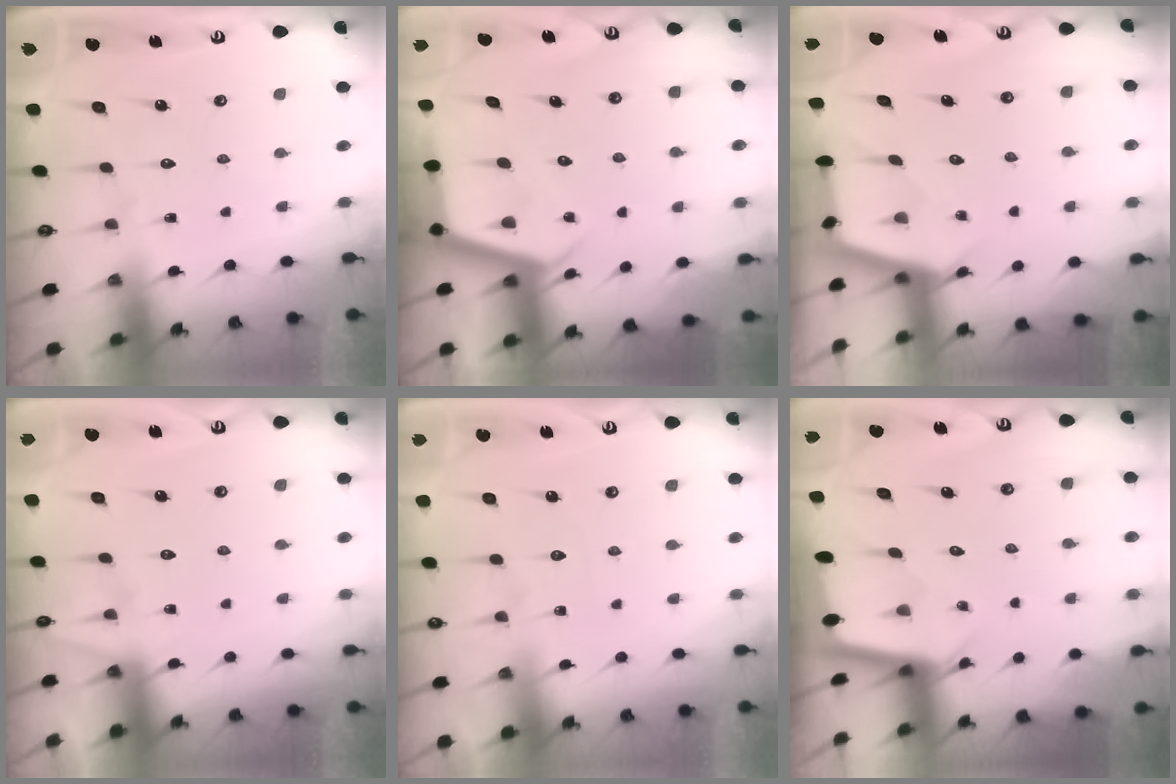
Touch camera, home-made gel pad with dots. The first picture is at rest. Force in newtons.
{"total": 3.8, "press": 3.8, "slide": 0.4}
{"total": 2.5, "press": 2.5, "slide": 0.4}
{"total": 3.8, "press": 3.8, "slide": 0.5}
{"total": 1.6, "press": 1.6, "slide": 0.2}
{"total": 2.2, "press": 2.2, "slide": 0.1}